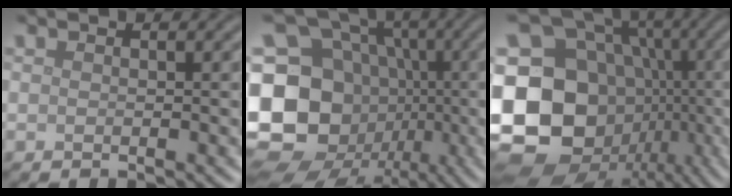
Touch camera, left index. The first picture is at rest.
{"total": 21.3, "force": [-3.6, 19.1, 8.8], "torque": [-0.204, 0.006, -0.106]}
{"total": 23.8, "force": [-3.7, 21.2, 10.1], "torque": [-0.214, 0.003, -0.091]}